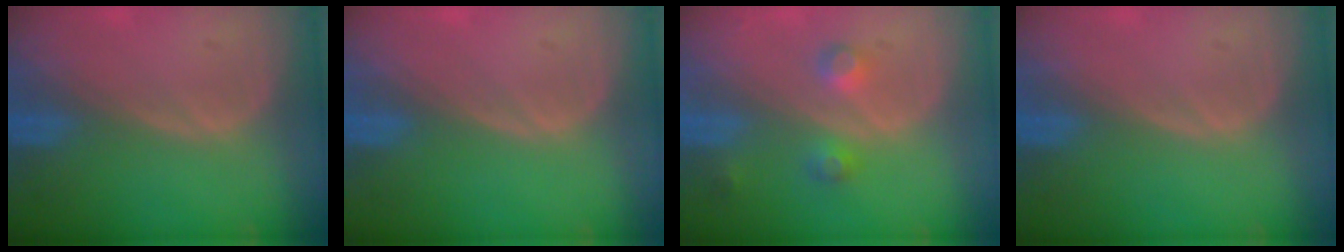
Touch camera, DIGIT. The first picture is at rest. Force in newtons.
{"total": 0.0}
{"total": 3.5, "press": 3.4, "slide": 0.7}
{"total": 0.0}